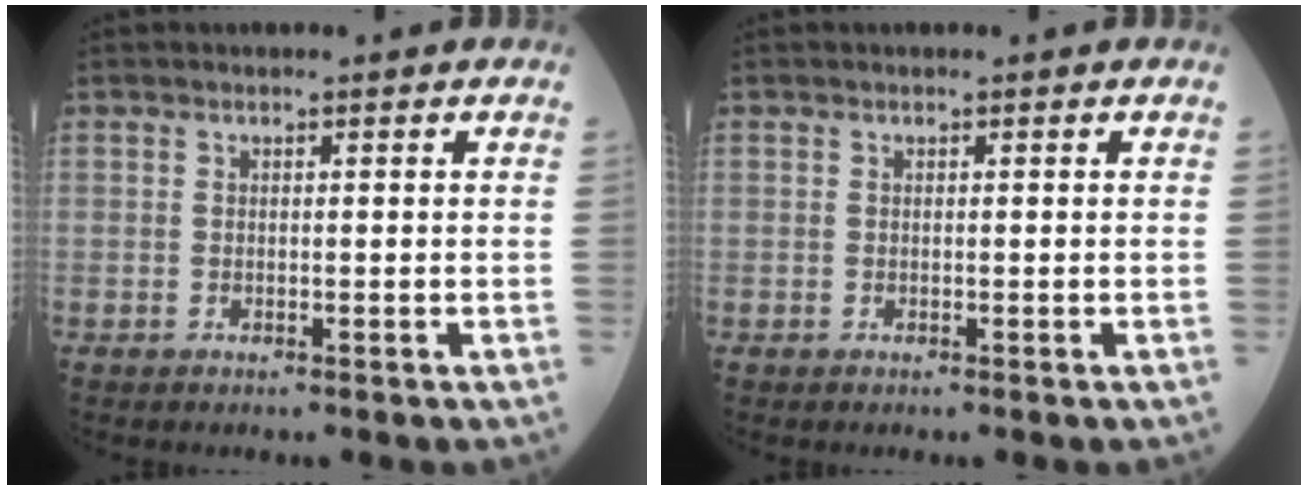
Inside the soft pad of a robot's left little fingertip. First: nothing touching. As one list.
[{"total": 0.0}]